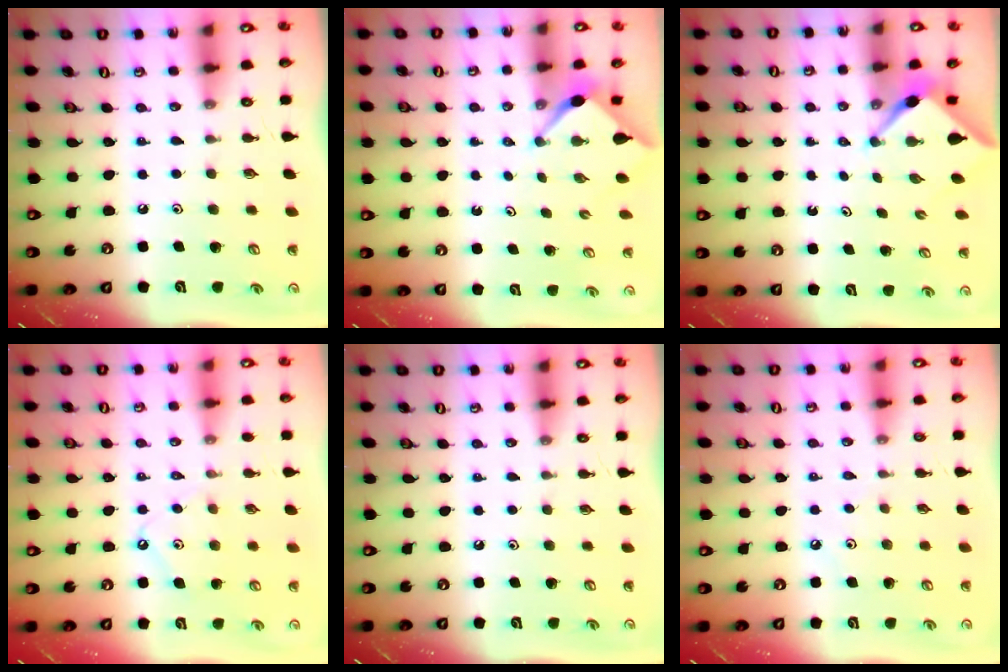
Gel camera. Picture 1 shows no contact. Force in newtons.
{"total": 2.6, "press": 2.5, "slide": 0.3}
{"total": 3.0, "press": 3.0, "slide": 0.3}
{"total": 6.8, "press": 6.7, "slide": 0.8}
{"total": 0.0}
{"total": 3.7, "press": 3.7, "slide": 0.6}